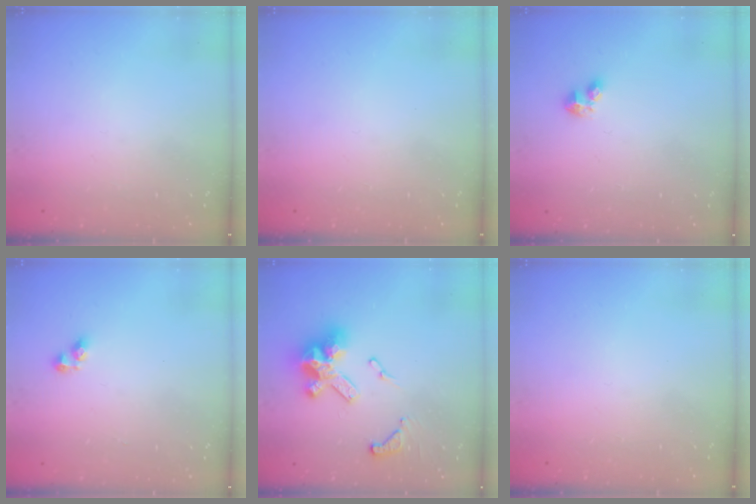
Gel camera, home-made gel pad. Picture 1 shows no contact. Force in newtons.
{"total": 0.0}
{"total": 2.3, "press": 2.2, "slide": 0.5}
{"total": 3.4, "press": 3.4, "slide": 0.3}
{"total": 14.9, "press": 14.8, "slide": 1.8}
{"total": 0.0}